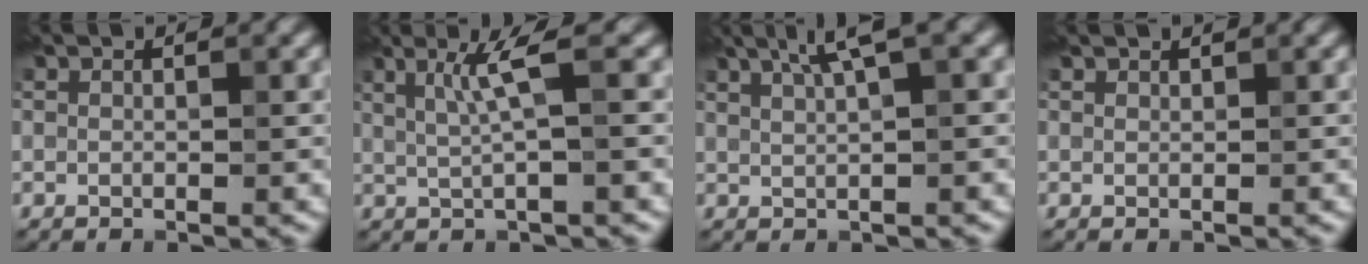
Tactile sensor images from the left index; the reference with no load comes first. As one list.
[{"total": 1.9, "force": [-0.1, -1.0, 1.7], "torque": [-0.064, -0.006, 0.033]}, {"total": 2.6, "force": [1.6, -0.5, 2.0], "torque": [-0.052, 0.006, 0.057]}, {"total": 1.1, "force": [0.7, -0.5, -0.7], "torque": [0.008, 0.003, 0.020]}]